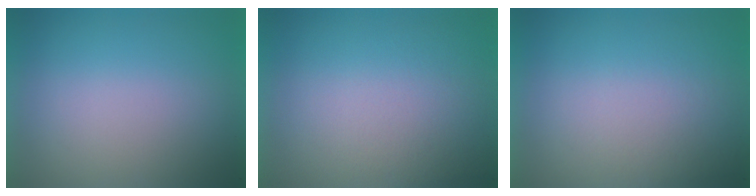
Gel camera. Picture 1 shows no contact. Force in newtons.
{"total": 2.4}
{"total": 2.3}